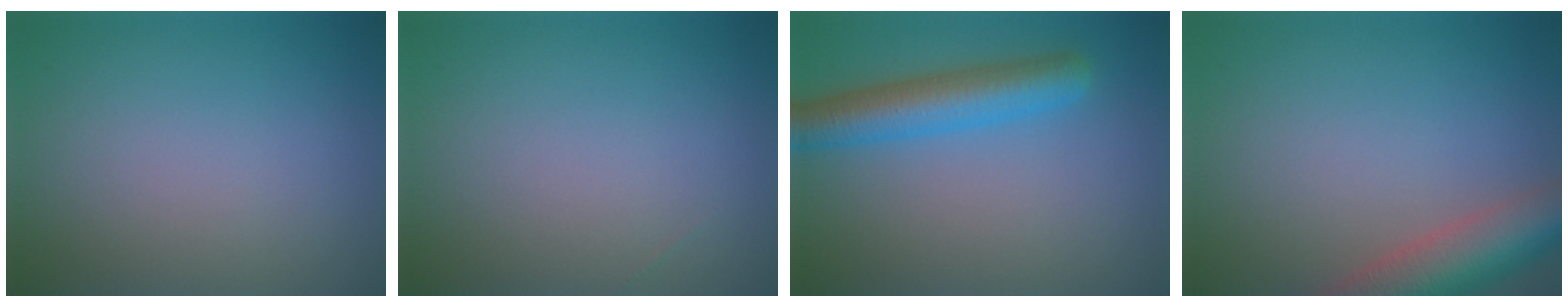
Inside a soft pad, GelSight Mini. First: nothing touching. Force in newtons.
{"total": 0.0}
{"total": 5.3, "press": 5.3, "slide": 0.3}
{"total": 7.4, "press": 7.4, "slide": 0.7}